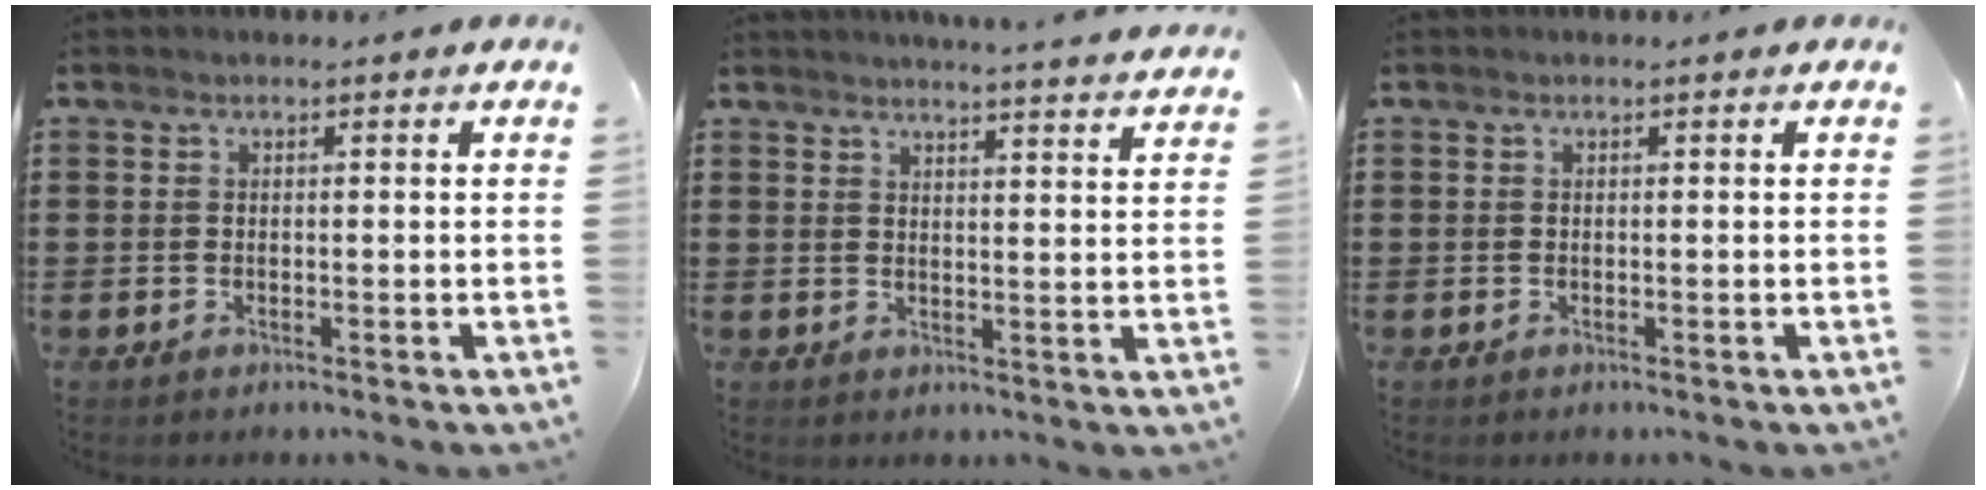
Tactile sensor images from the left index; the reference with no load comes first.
{"total": 3.8, "force": [3.6, -0.9, 0.4], "torque": [-0.011, -0.026, 0.062]}
{"total": 0.0}